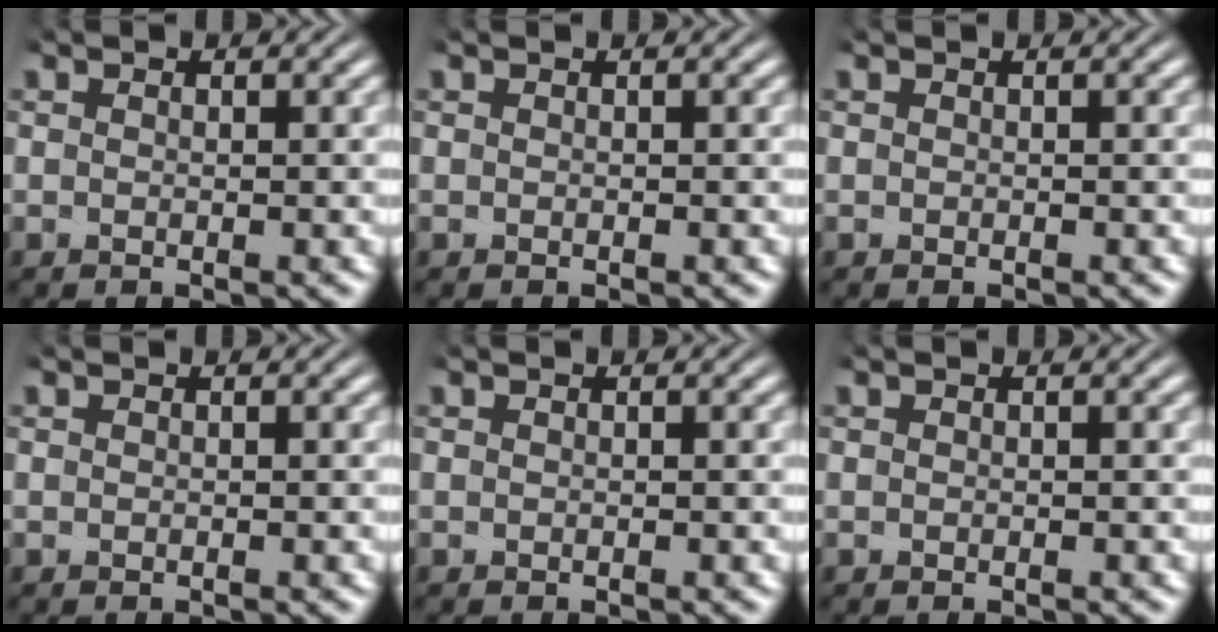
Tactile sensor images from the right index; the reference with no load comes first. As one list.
[{"total": 0.0}, {"total": 0.0}, {"total": 0.0}, {"total": 0.0}, {"total": 0.0}]